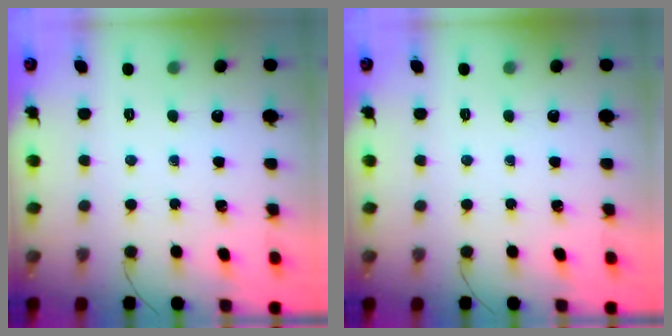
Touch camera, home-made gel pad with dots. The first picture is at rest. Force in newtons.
{"total": 0.0}